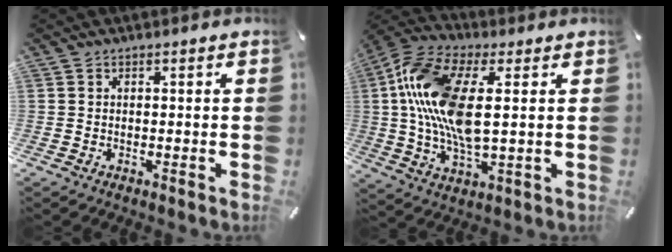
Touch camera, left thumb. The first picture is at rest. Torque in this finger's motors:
{"motor_torque": [0.55, 1.31, 2.04, -0.73, 0.39]}